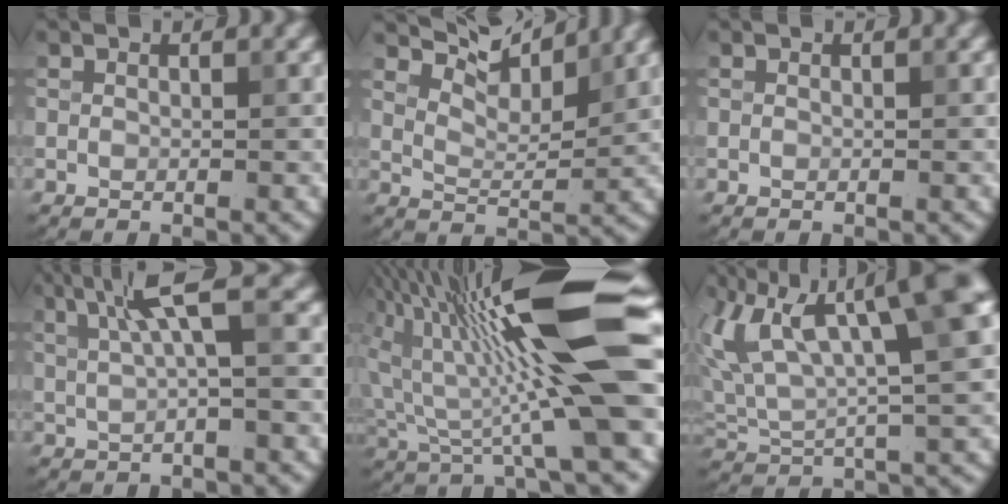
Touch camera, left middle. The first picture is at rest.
{"total": 5.1, "force": [4.3, 1.3, 2.5], "torque": [-0.048, 0.002, 0.057]}
{"total": 0.0}
{"total": 4.4, "force": [1.3, 0.7, 4.2], "torque": [-0.077, 0.011, 0.026]}
{"total": 15.9, "force": [2.7, 3.3, 15.3], "torque": [-0.255, 0.012, 0.041]}
{"total": 12.7, "force": [4.5, 4.1, 11.2], "torque": [-0.201, 0.023, 0.075]}